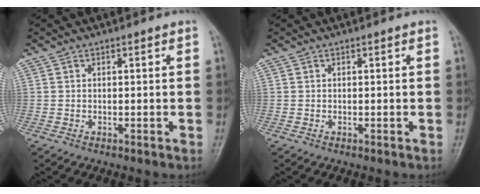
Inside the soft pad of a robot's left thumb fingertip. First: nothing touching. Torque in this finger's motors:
{"motor_torque": [0.00, 0.00, -0.01, -0.01, 0.00]}